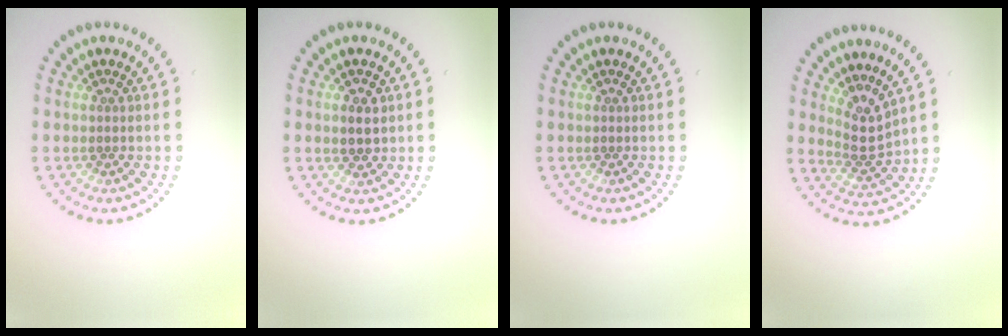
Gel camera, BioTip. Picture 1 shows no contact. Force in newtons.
{"total": 2.0, "press": 2.0, "slide": 0.4}
{"total": 0.0}
{"total": 2.9, "press": 2.1, "slide": 2.0}